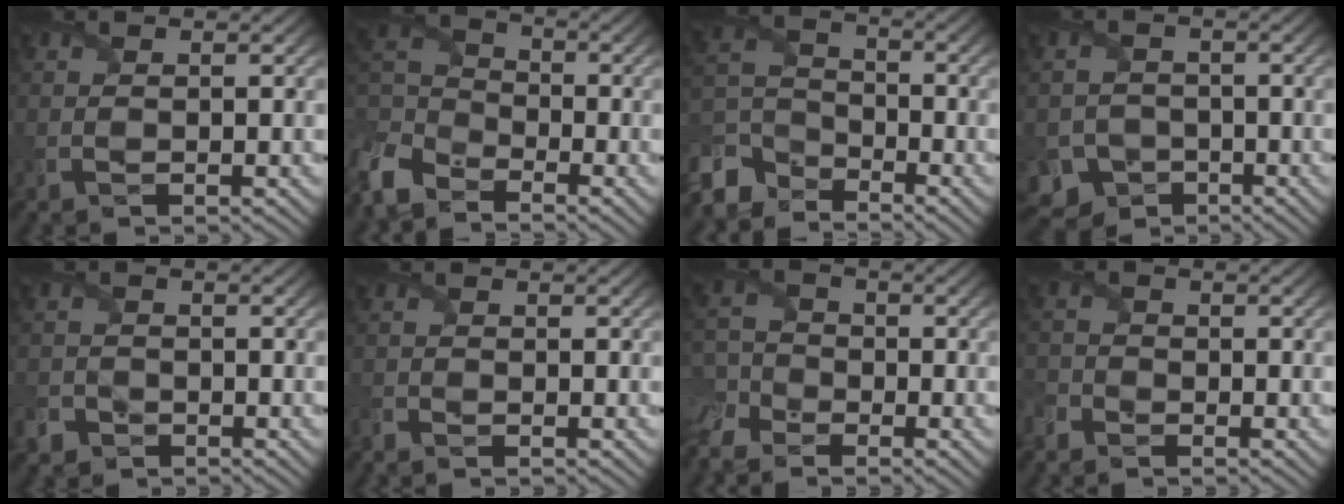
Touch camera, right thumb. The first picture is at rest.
{"total": 7.5, "force": [-5.4, 4.0, 3.4], "torque": [-0.097, -0.020, -0.126]}
{"total": 8.4, "force": [-6.4, 4.6, 2.9], "torque": [-0.078, -0.013, -0.148]}
{"total": 7.6, "force": [-4.5, 5.9, 1.7], "torque": [-0.034, -0.027, -0.085]}
{"total": 3.0, "force": [-2.2, 1.9, 0.7], "torque": [-0.021, -0.006, -0.052]}
{"total": 1.5, "force": [-1.4, 0.3, 0.2], "torque": [-0.011, -0.008, -0.037]}
{"total": 6.3, "force": [-4.9, 3.4, 2.2], "torque": [-0.073, -0.025, -0.099]}
{"total": 2.6, "force": [-2.2, 1.3, 0.6], "torque": [-0.021, -0.008, -0.060]}